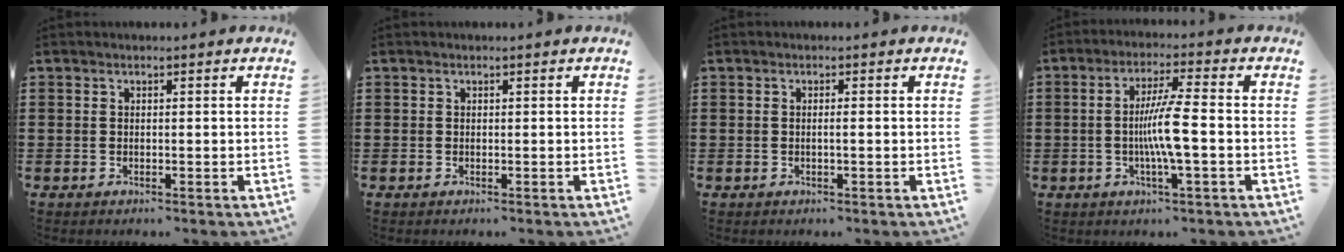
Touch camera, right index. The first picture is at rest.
{"total": 0.0}
{"total": 0.9, "force": [-0.2, -0.1, 0.9], "torque": [-0.017, -0.006, -0.002]}
{"total": 7.1, "force": [-1.1, 0.1, 7.0], "torque": [-0.128, -0.009, -0.026]}